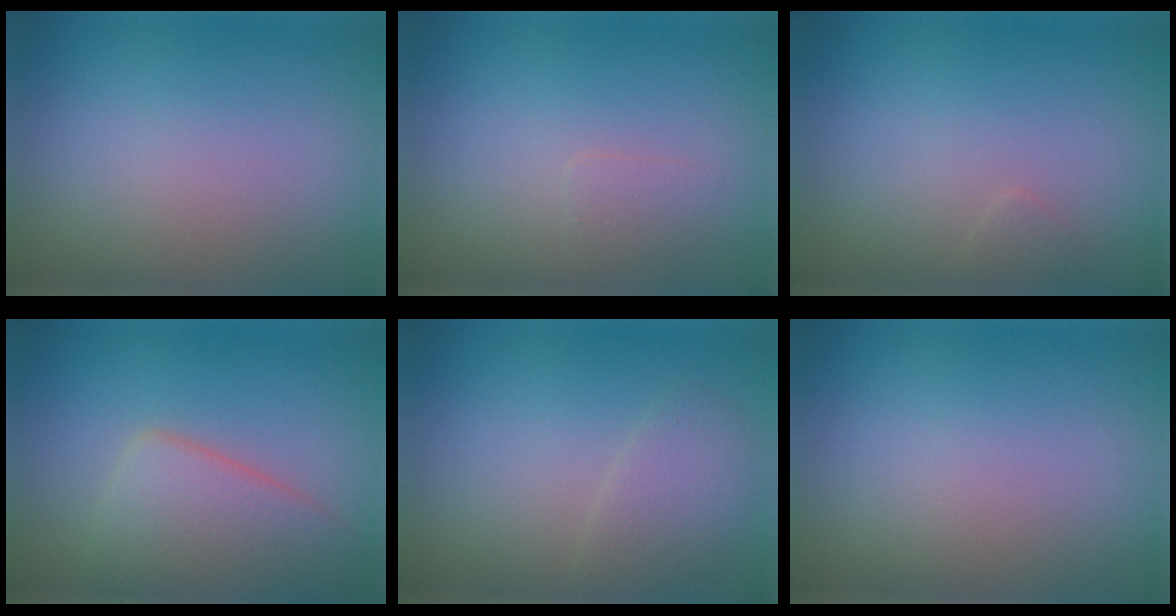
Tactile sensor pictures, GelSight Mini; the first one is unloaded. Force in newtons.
{"total": 1.0, "press": 1.0, "slide": 0.1}
{"total": 0.6, "press": 0.6, "slide": 0.0}
{"total": 5.6, "press": 5.6, "slide": 0.3}
{"total": 2.4, "press": 2.4, "slide": 0.1}
{"total": 0.0}